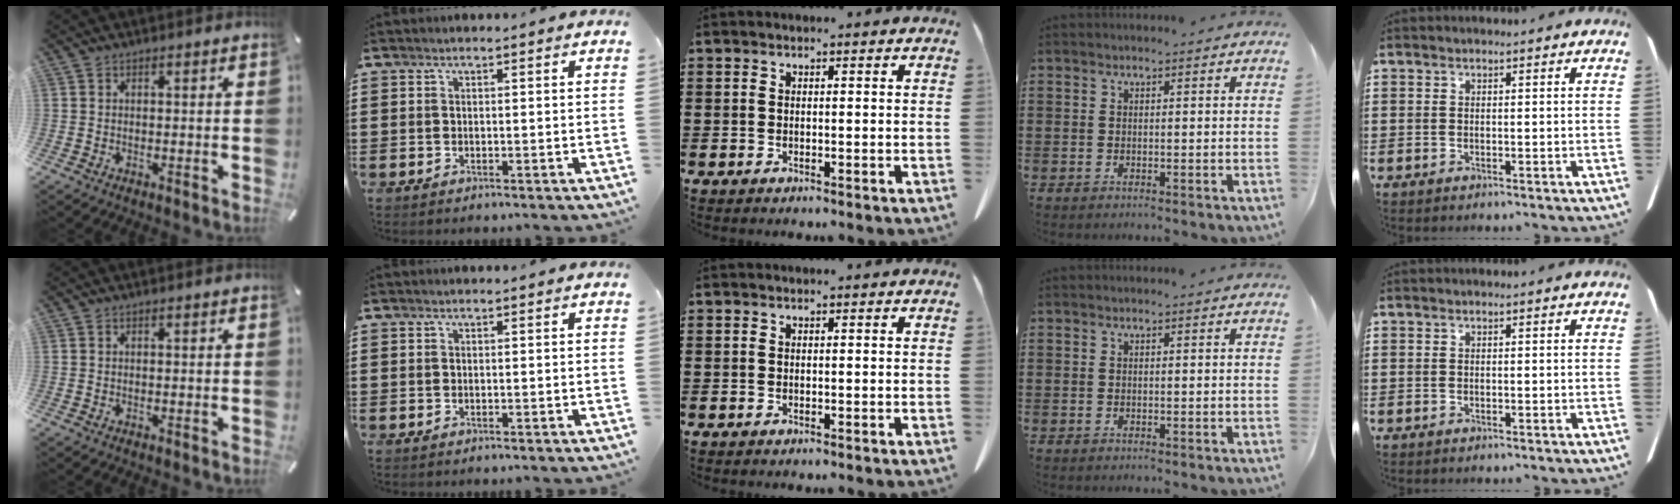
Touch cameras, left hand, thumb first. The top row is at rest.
{}